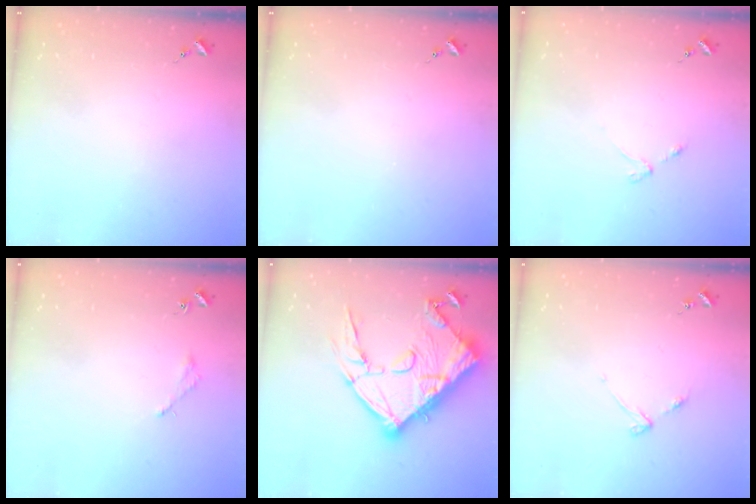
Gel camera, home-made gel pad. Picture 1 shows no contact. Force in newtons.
{"total": 0.0}
{"total": 2.9, "press": 2.8, "slide": 0.4}
{"total": 2.0, "press": 2.0, "slide": 0.2}
{"total": 26.6, "press": 26.4, "slide": 2.6}
{"total": 2.9, "press": 2.8, "slide": 0.4}